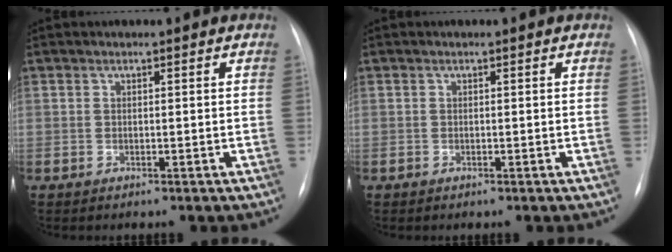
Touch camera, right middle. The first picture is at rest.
{"total": 0.0}